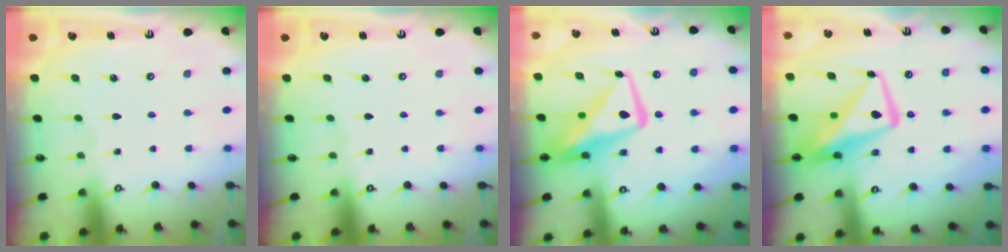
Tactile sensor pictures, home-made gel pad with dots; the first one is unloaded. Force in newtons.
{"total": 0.0}
{"total": 13.2, "press": 13.1, "slide": 1.4}
{"total": 13.2, "press": 13.1, "slide": 1.4}